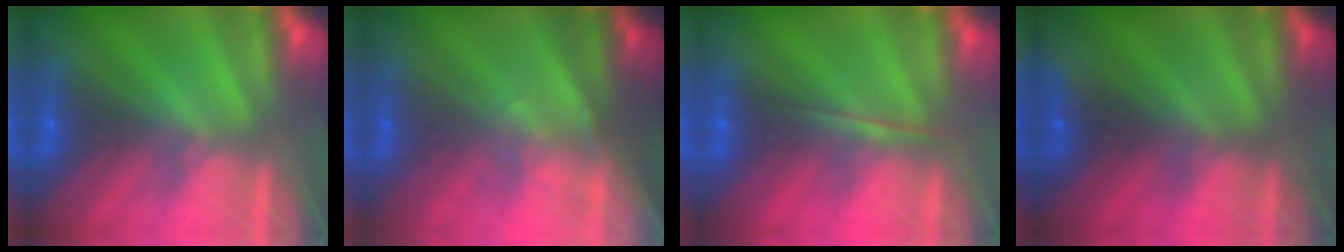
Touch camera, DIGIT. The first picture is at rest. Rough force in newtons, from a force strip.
{"total": 1.4}
{"total": 1.7}
{"total": 1.6}